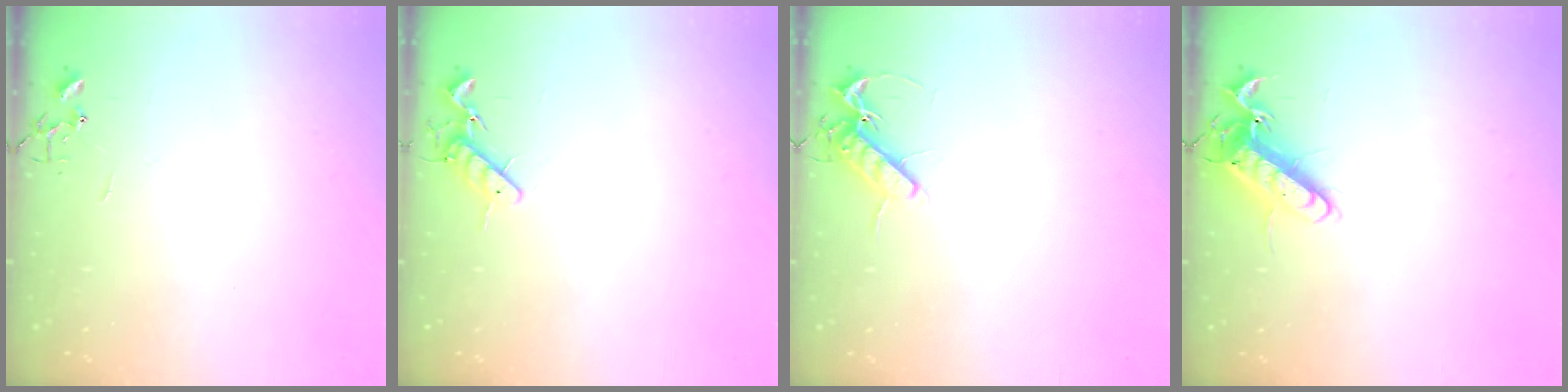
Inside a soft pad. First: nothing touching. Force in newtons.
{"total": 8.0, "press": 7.9, "slide": 1.4}
{"total": 9.3, "press": 9.2, "slide": 1.3}
{"total": 13.2, "press": 13.2, "slide": 1.3}